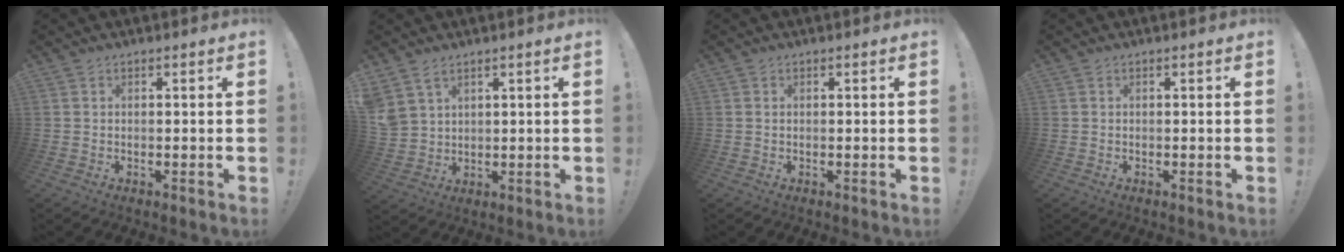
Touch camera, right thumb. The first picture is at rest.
{"total": 5.3, "force": [3.6, 3.5, 1.9], "torque": [-0.047, -0.011, 0.077]}
{"total": 0.0}
{"total": 0.0}